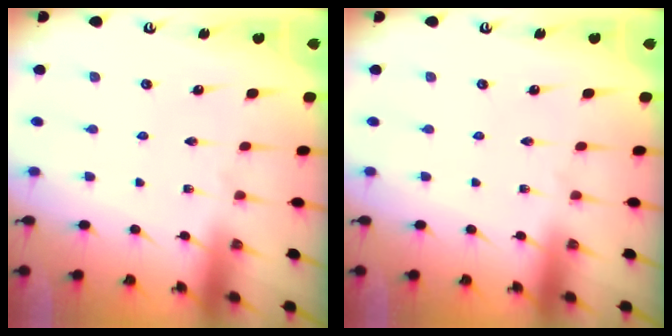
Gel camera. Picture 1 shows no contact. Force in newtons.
{"total": 0.0}